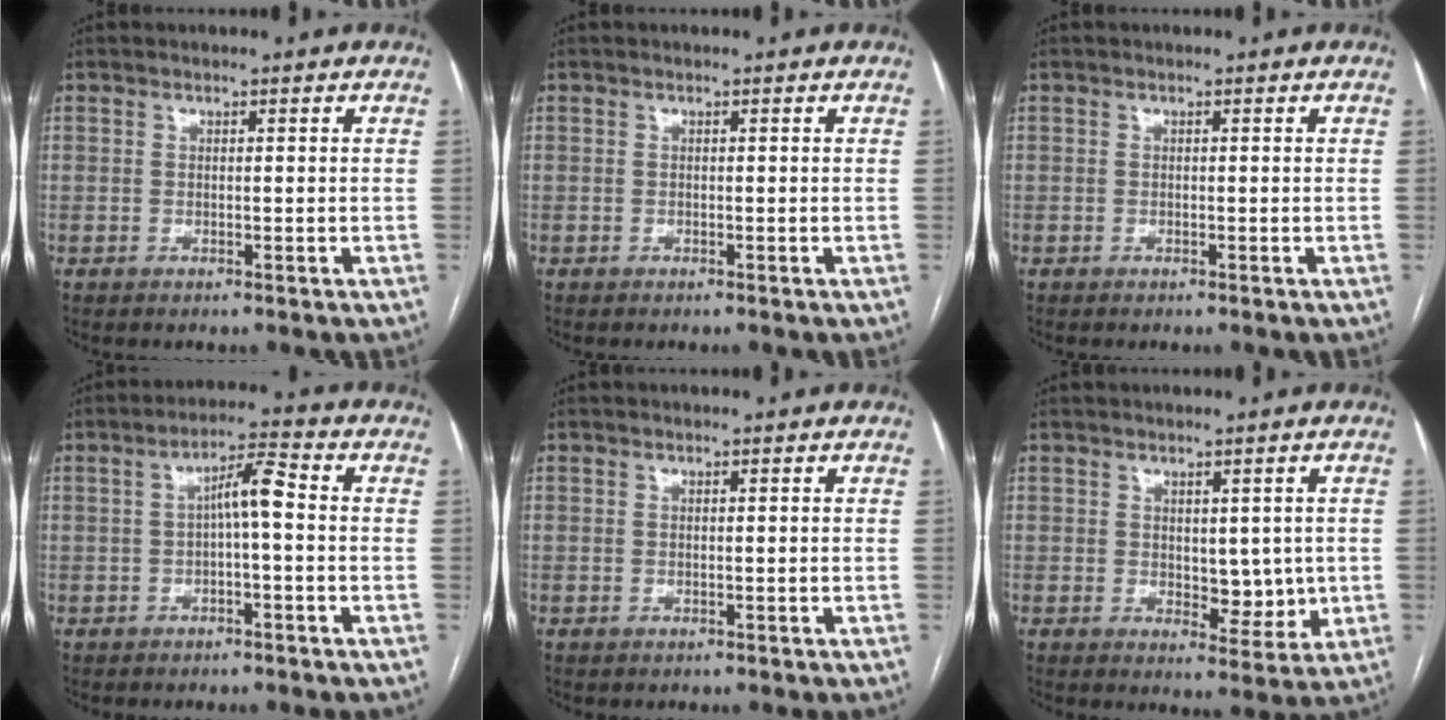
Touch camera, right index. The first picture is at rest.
{"total": 0.0}
{"total": 0.0}
{"total": 5.1, "force": [-0.1, 0.7, 5.0], "torque": [-0.081, 0.020, -0.003]}
{"total": 0.0}
{"total": 5.4, "force": [0.2, 3.0, 4.5], "torque": [-0.054, -0.008, 0.013]}